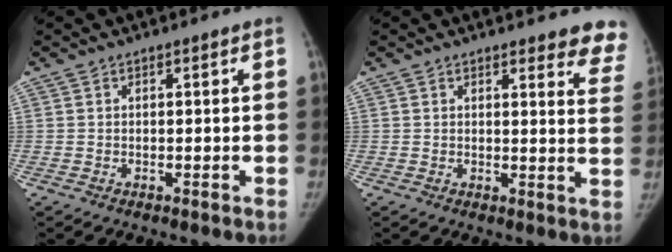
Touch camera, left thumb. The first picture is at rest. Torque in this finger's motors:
{"motor_torque": [0.10, 0.01, 0.03, 0.49, -0.04]}